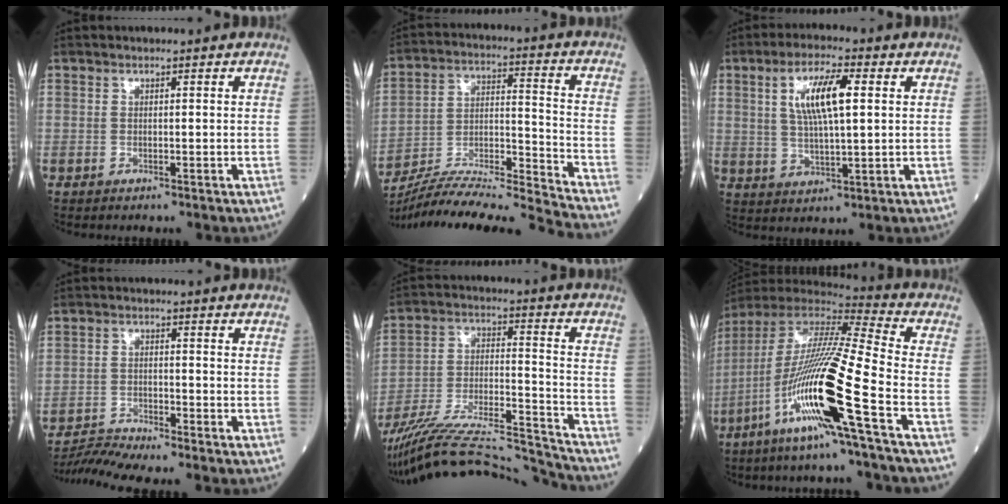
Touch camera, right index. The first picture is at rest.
{"total": 20.6, "force": [-19.4, -2.3, 6.3], "torque": [-0.125, -0.007, -0.324]}
{"total": 9.0, "force": [2.5, 1.9, 8.4], "torque": [-0.162, 0.009, 0.048]}
{"total": 4.6, "force": [-4.2, -1.7, 0.1], "torque": [-0.014, -0.016, -0.082]}
{"total": 21.5, "force": [-20.6, -0.2, 6.0], "torque": [-0.124, -0.002, -0.337]}
{"total": 20.7, "force": [-8.0, -0.8, 19.1], "torque": [-0.402, -0.038, -0.163]}